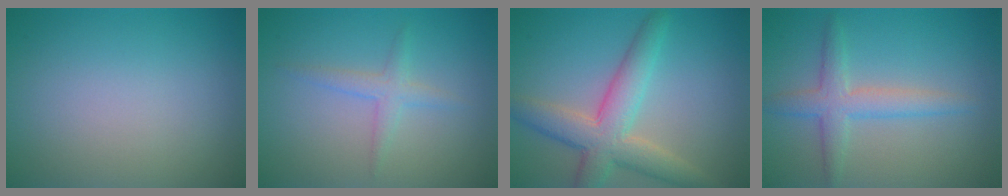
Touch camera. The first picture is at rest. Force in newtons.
{"total": 1.8, "press": 1.8, "slide": 0.1}
{"total": 5.8, "press": 5.8, "slide": 0.4}
{"total": 3.2, "press": 3.2, "slide": 0.0}